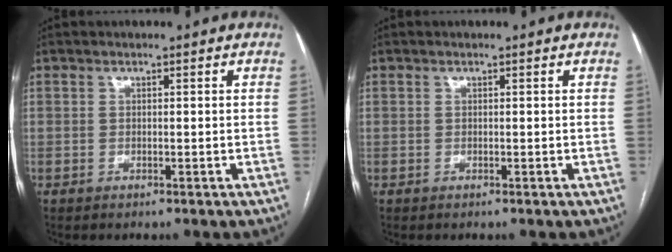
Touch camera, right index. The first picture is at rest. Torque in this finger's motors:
{"motor_torque": [0.00, 0.00, 0.00, 0.00]}